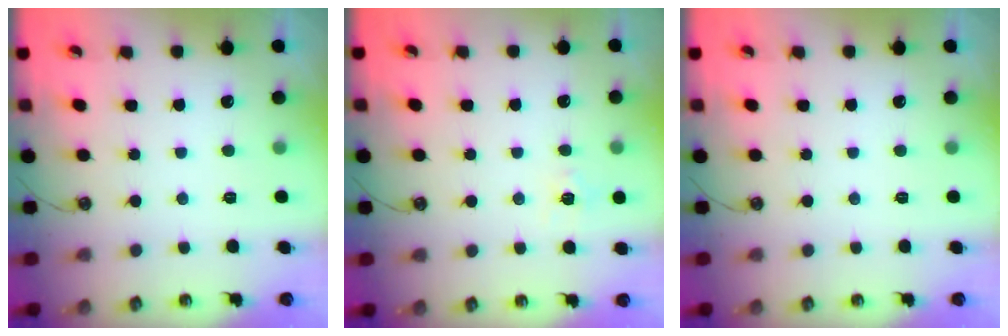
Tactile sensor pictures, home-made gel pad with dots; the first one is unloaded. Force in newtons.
{"total": 5.1, "press": 5.1, "slide": 0.4}
{"total": 0.0}